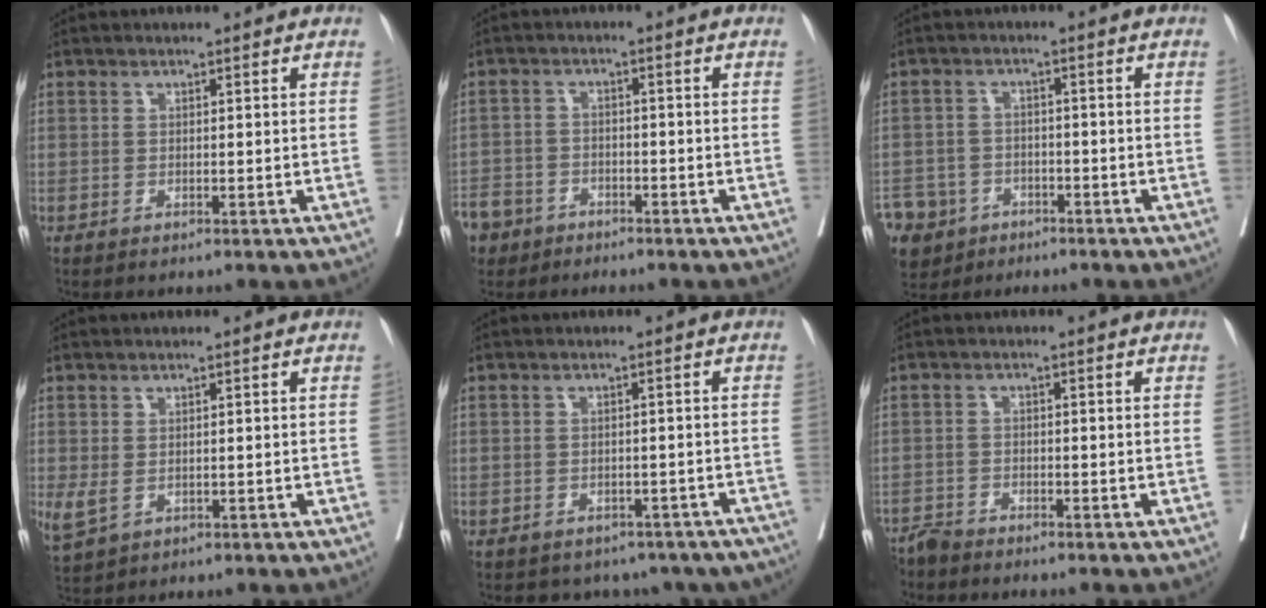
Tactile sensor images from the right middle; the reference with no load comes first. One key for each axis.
{"total": 9.6, "fx": -6.5, "fy": 6.5, "fz": 2.4, "tx": -0.085, "ty": -0.002, "tz": -0.117}
{"total": 9.3, "fx": -5.6, "fy": 7.1, "fz": 1.8, "tx": -0.058, "ty": 0.003, "tz": -0.091}
{"total": 3.2, "fx": -0.4, "fy": 1.9, "fz": 2.5, "tx": -0.067, "ty": -0.010, "tz": 0.005}
{"total": 12.4, "fx": -10.0, "fy": 6.7, "fz": 2.9, "tx": -0.046, "ty": 0.012, "tz": -0.096}
{"total": 2.3, "fx": -2.3, "fy": 0.1, "fz": 0.0, "tx": 0.003, "ty": -0.009, "tz": -0.045}